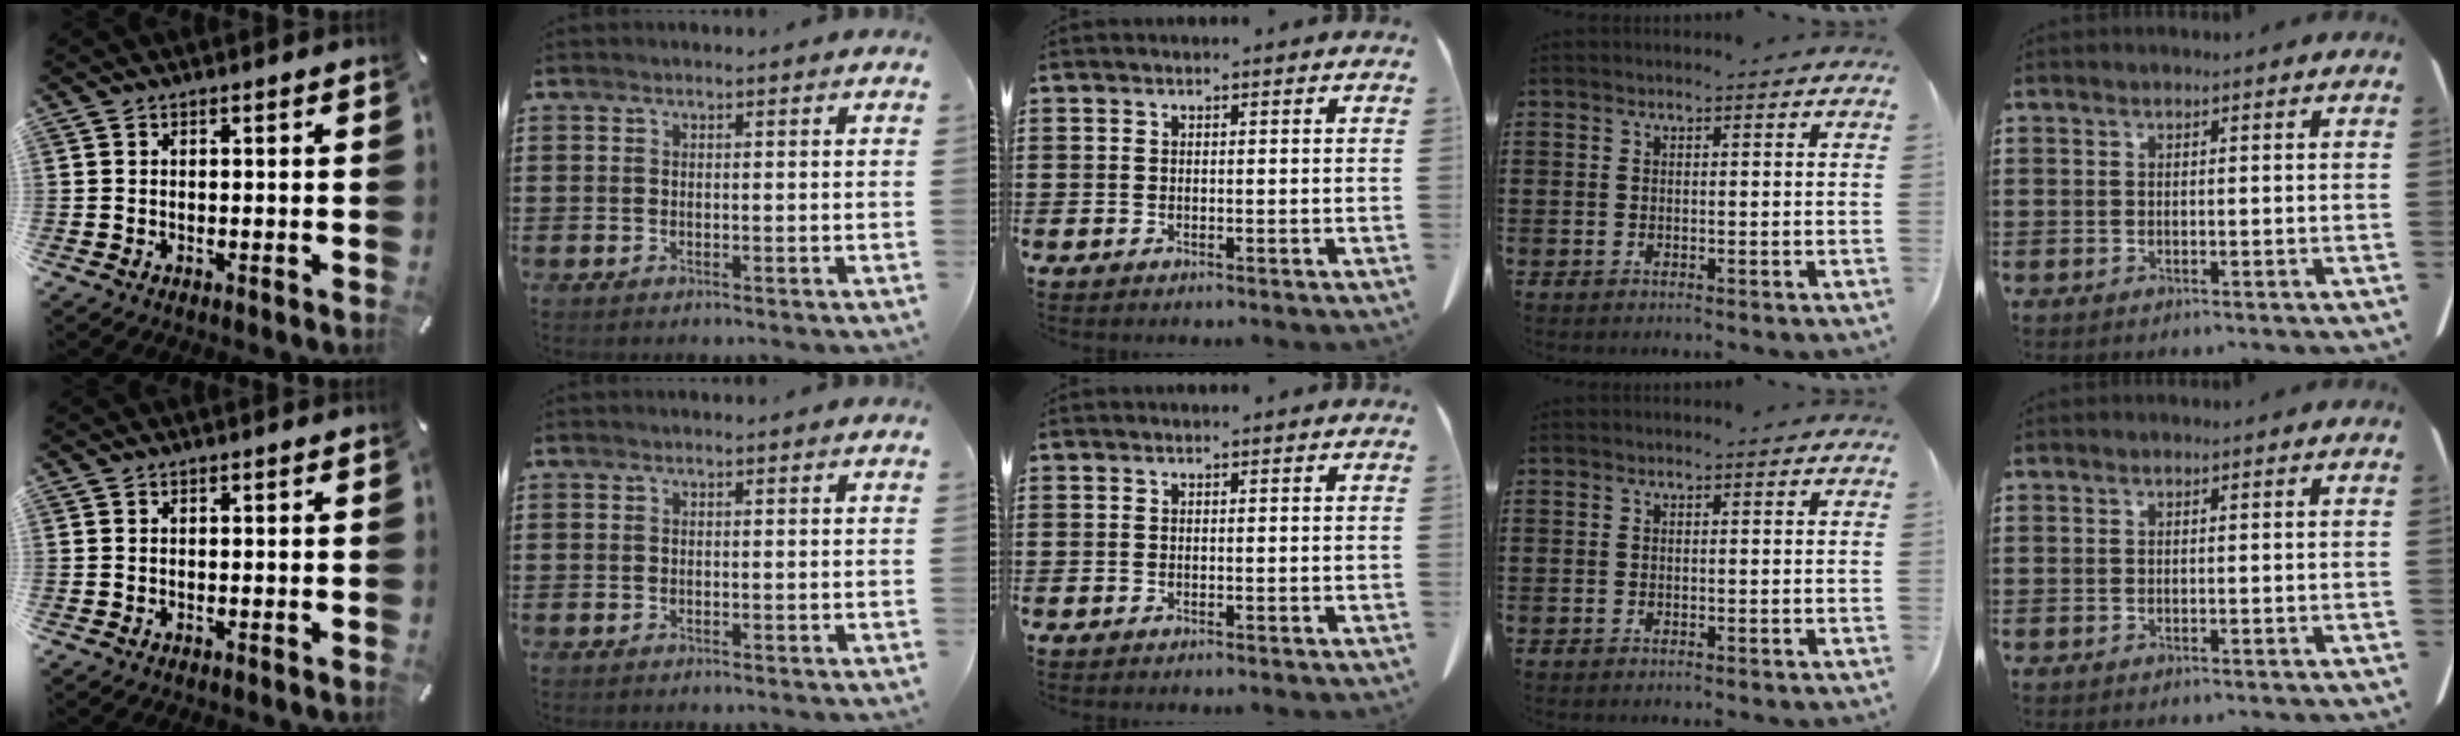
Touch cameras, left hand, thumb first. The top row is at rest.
{}